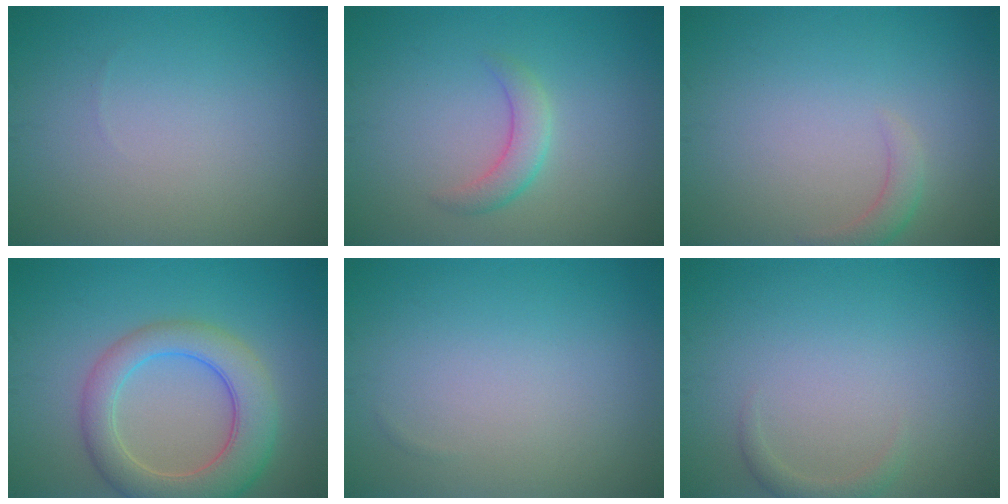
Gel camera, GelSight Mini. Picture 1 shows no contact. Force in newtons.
{"total": 2.3, "press": 2.3, "slide": 0.0}
{"total": 1.6, "press": 1.6, "slide": 0.3}
{"total": 6.6, "press": 6.5, "slide": 0.6}
{"total": 0.0}
{"total": 1.2, "press": 1.2, "slide": 0.2}